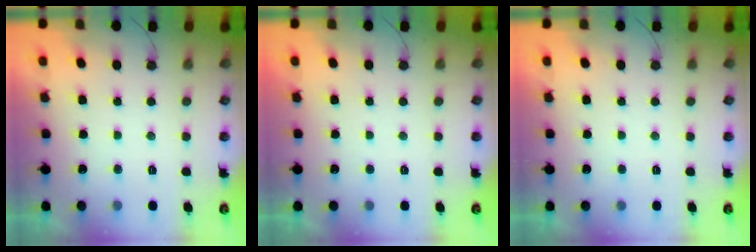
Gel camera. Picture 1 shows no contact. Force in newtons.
{"total": 0.0}
{"total": 0.0}